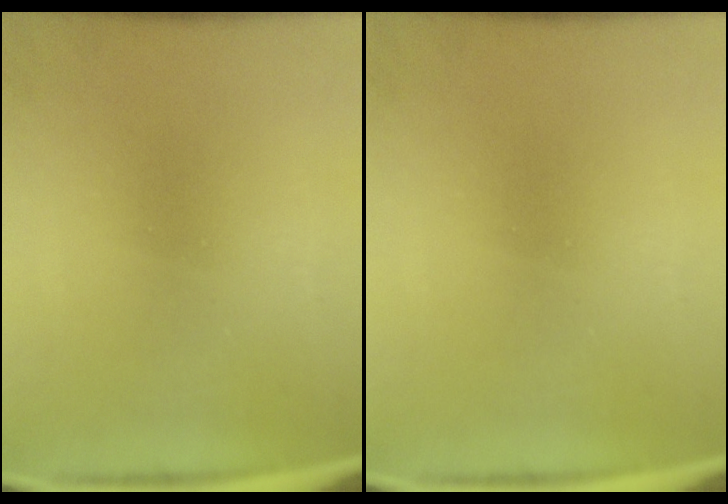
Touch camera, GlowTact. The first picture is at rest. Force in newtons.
{"total": 0.0}